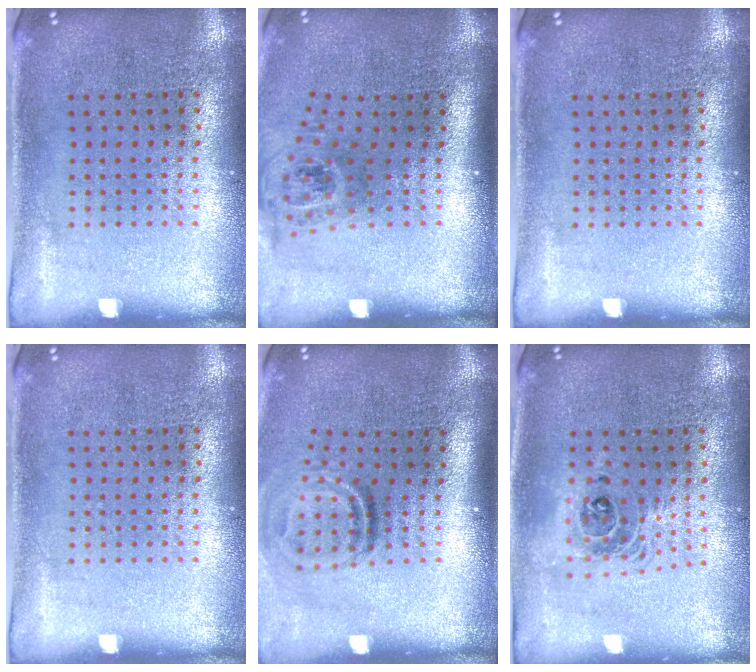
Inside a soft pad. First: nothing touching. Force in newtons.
{"total": 1.8, "press": 1.3, "slide": 1.2}
{"total": 0.0}
{"total": 0.0}
{"total": 1.9, "press": 1.1, "slide": 1.6}
{"total": 1.6, "press": 1.3, "slide": 0.8}